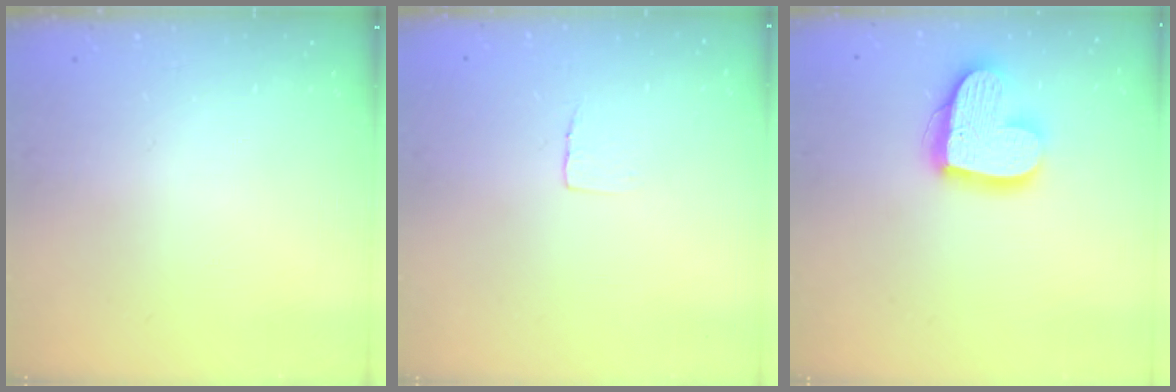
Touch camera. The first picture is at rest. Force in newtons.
{"total": 4.1, "press": 4.1, "slide": 0.3}
{"total": 17.7, "press": 17.7, "slide": 1.5}